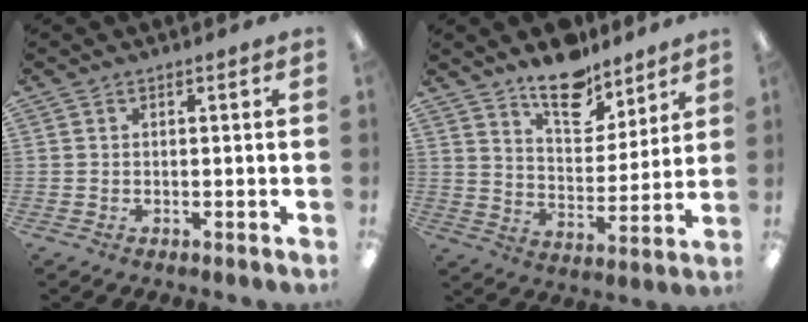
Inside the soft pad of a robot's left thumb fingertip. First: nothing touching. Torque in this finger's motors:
{"motor_torque": [1.71, 0.61, 0.88, -1.00, 0.04]}